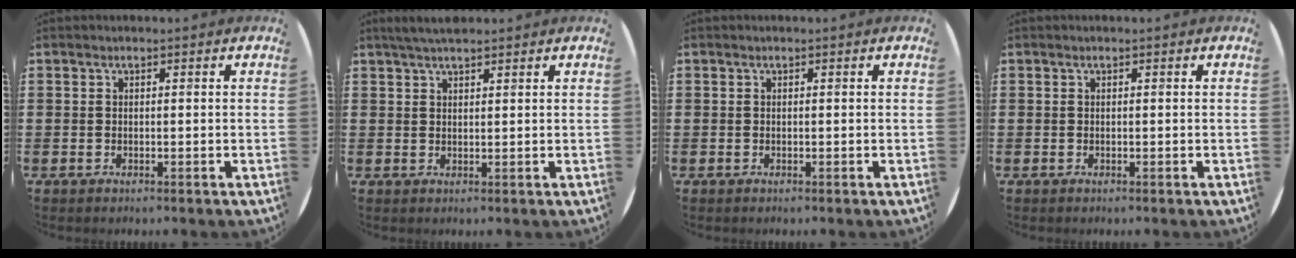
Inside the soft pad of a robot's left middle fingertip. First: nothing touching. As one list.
[{"total": 2.7, "force": [2.4, 0.4, 1.2], "torque": [-0.027, 0.001, 0.043]}, {"total": 0.0}, {"total": 0.0}]